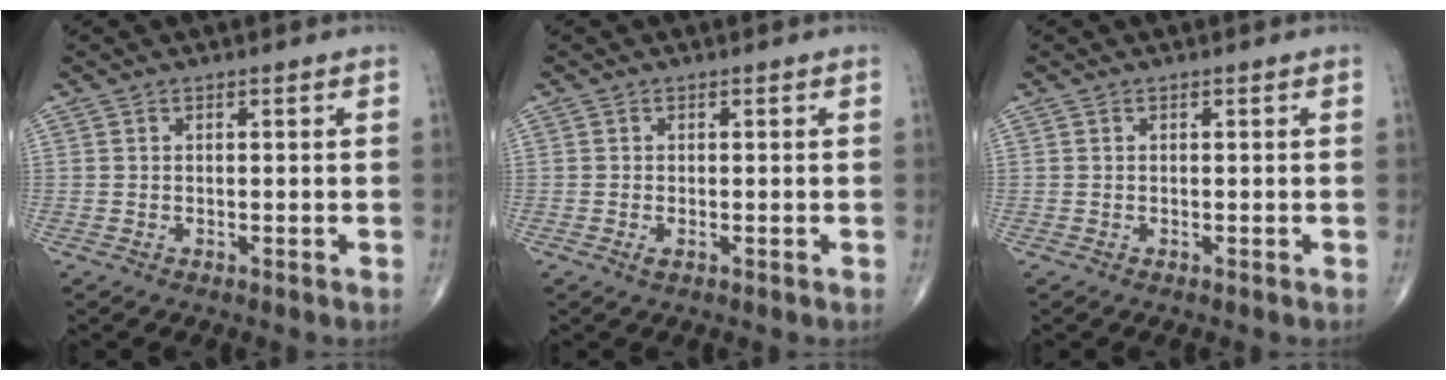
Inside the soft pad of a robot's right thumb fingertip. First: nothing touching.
{"total": 0.9, "force": [-0.3, 0.4, 0.8], "torque": [-0.019, -0.004, -0.007]}
{"total": 0.0}